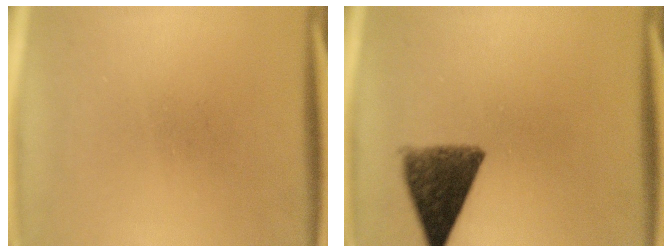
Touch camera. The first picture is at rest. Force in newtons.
{"total": 9.3}